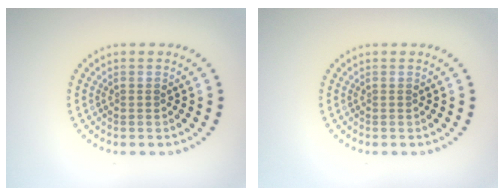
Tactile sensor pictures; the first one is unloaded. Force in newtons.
{"total": 0.0}